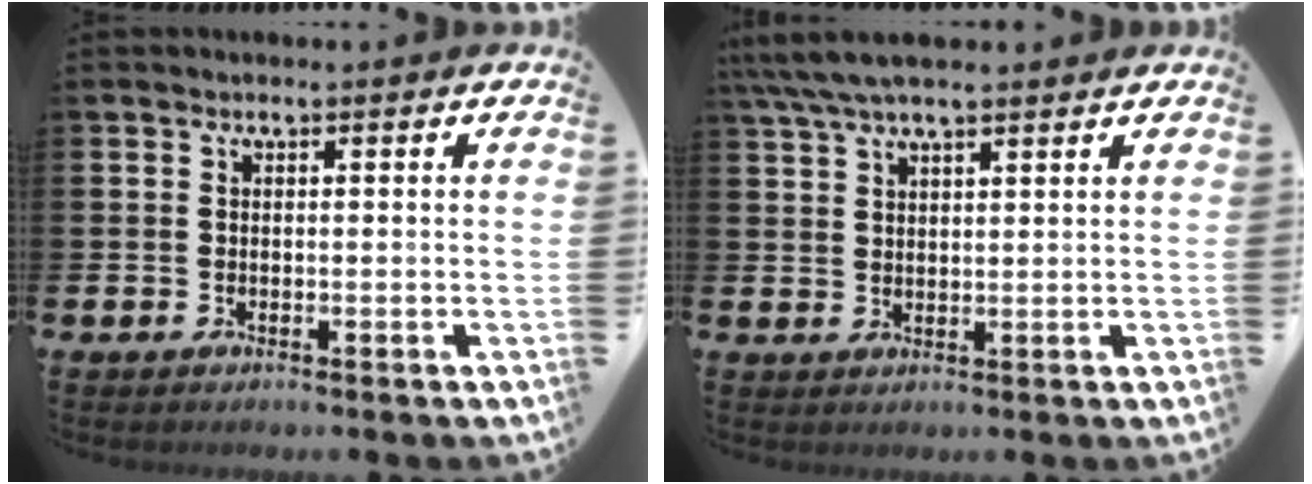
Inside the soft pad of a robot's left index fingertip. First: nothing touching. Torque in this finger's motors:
{"motor_torque": [1.03, -1.11, 1.05, 0.21]}